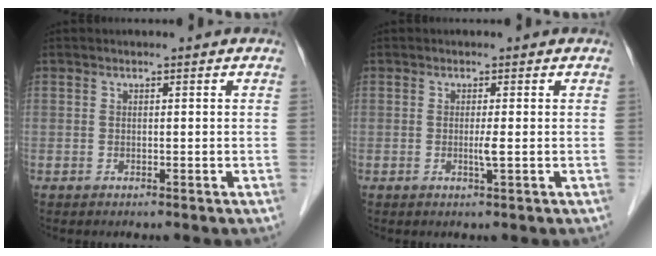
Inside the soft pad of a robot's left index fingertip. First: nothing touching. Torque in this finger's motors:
{"motor_torque": [0.00, 0.22, -0.03, 0.01]}